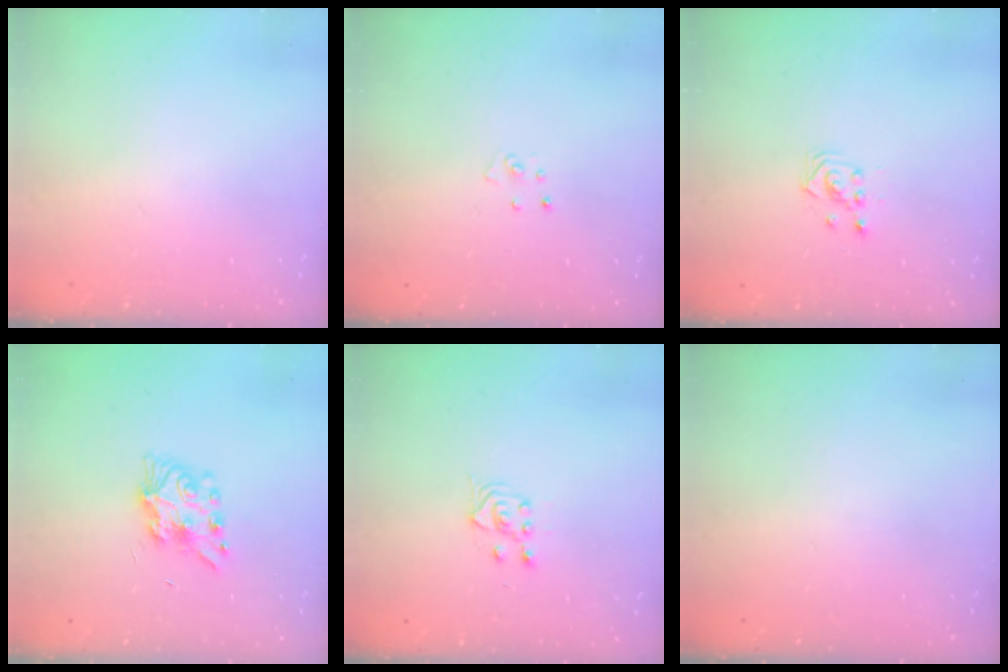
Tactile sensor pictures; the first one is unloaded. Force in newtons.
{"total": 3.1, "press": 3.1, "slide": 0.2}
{"total": 2.9, "press": 2.9, "slide": 0.3}
{"total": 7.6, "press": 7.6, "slide": 0.6}
{"total": 3.8, "press": 3.6, "slide": 1.4}
{"total": 0.0}